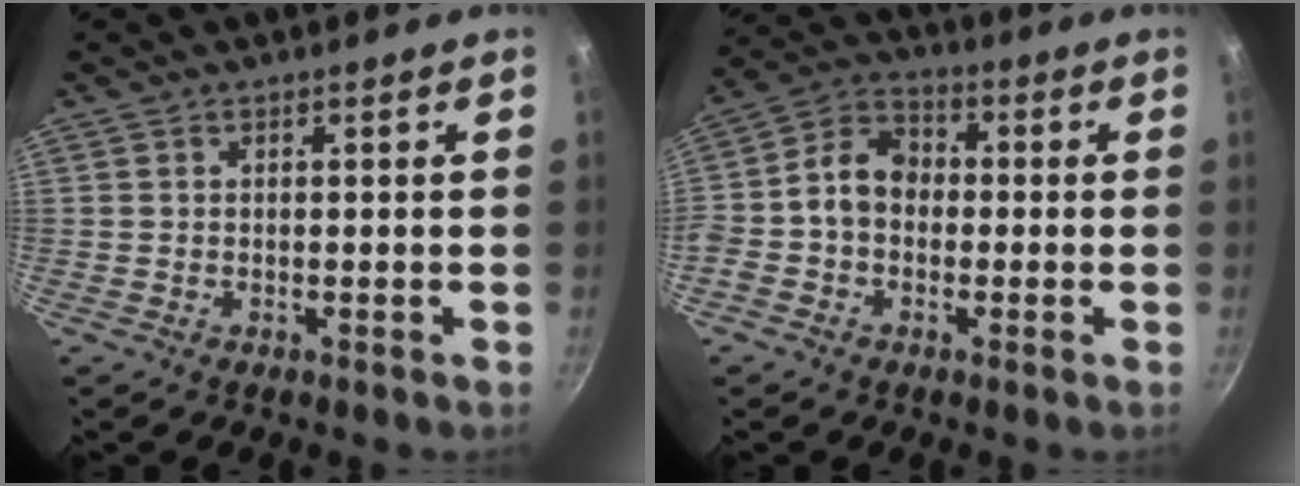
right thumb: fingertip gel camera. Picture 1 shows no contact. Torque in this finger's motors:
{"motor_torque": [1.38, 1.56, 1.08, -0.56, 0.11]}